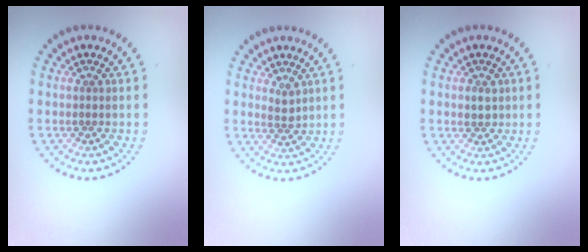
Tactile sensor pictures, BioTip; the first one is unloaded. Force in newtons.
{"total": 1.3, "press": 1.1, "slide": 0.7}
{"total": 1.3, "press": 1.3, "slide": 0.2}